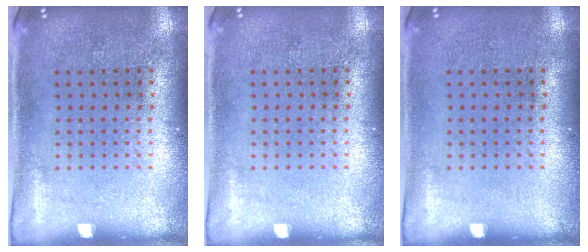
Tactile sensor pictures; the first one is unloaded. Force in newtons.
{"total": 0.0}
{"total": 0.0}